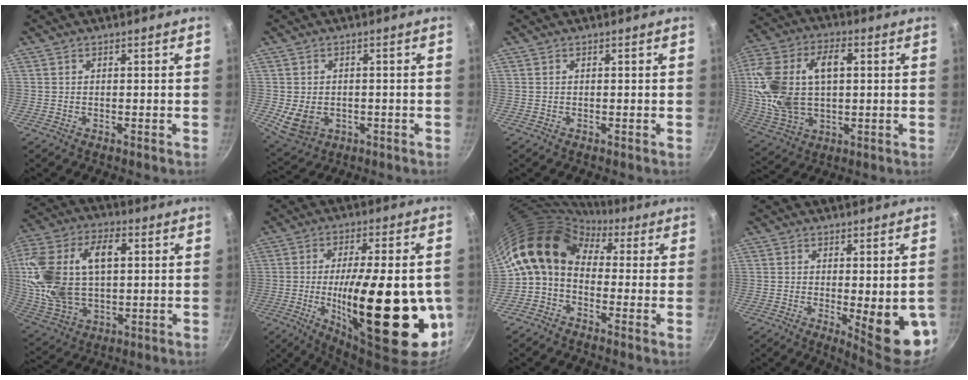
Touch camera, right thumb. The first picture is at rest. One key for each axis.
{"total": 6.8, "fx": -1.2, "fy": 5.3, "fz": 4.1, "tx": -0.063, "ty": 0.000, "tz": -0.003}
{"total": 0.0}
{"total": 18.9, "fx": 2.3, "fy": 11.8, "fz": 14.6, "tx": -0.281, "ty": 0.016, "tz": 0.045}
{"total": 22.9, "fx": 3.3, "fy": 14.3, "fz": 17.6, "tx": -0.347, "ty": 0.019, "tz": 0.063}
{"total": 29.3, "fx": -4.9, "fy": 9.9, "fz": 27.2, "tx": -0.383, "ty": -0.005, "tz": -0.060}
{"total": 11.3, "fx": 1.5, "fy": 8.3, "fz": 7.5, "tx": -0.119, "ty": 0.029, "tz": 0.000}
{"total": 12.6, "fx": -2.4, "fy": 3.9, "fz": 11.7, "tx": -0.130, "ty": -0.015, "tz": -0.020}